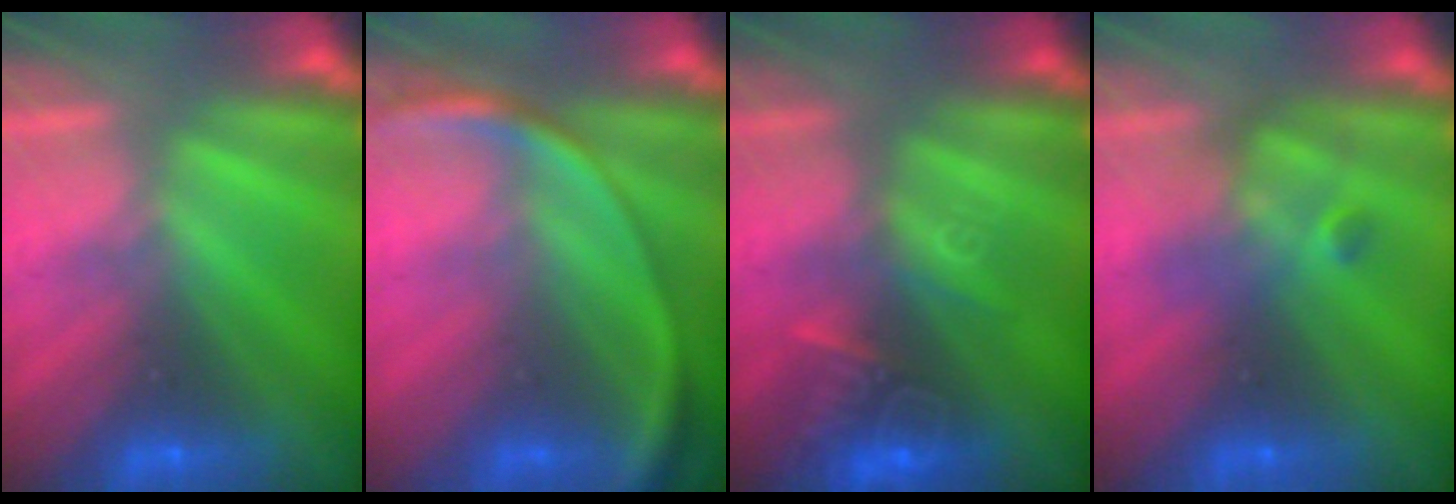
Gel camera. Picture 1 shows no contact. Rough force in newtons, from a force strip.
{"total": 2.7}
{"total": 2.8}
{"total": 2.5}